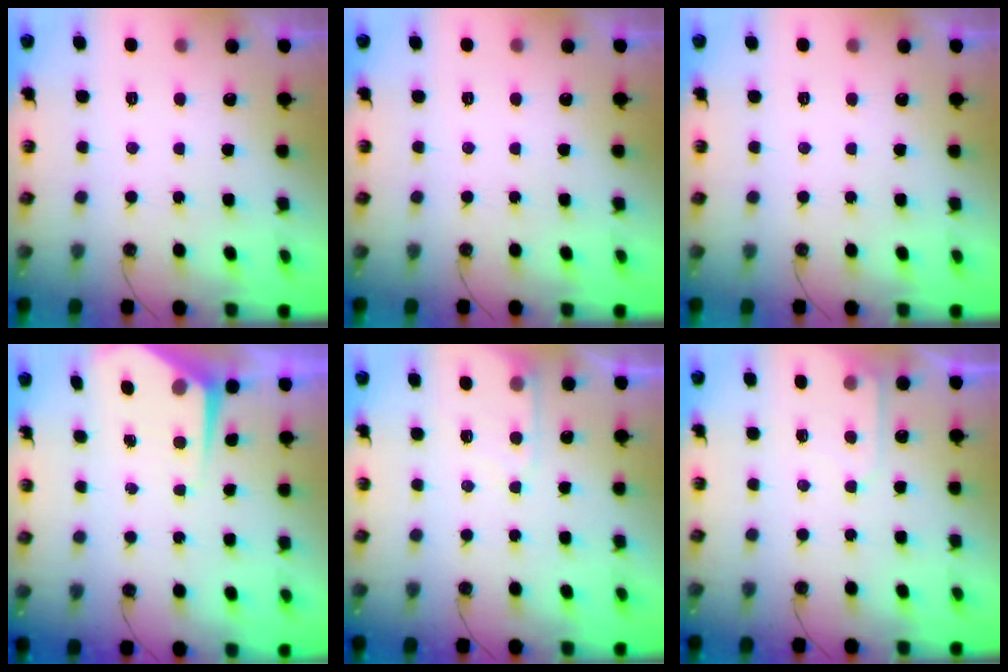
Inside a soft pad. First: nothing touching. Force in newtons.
{"total": 0.0}
{"total": 0.0}
{"total": 4.9, "press": 4.9, "slide": 0.3}
{"total": 6.5, "press": 6.4, "slide": 0.6}
{"total": 5.8, "press": 5.8, "slide": 0.5}